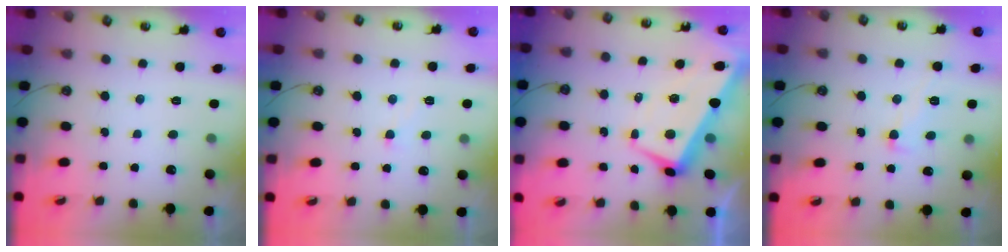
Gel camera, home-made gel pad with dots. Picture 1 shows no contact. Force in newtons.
{"total": 2.6, "press": 2.5, "slide": 0.6}
{"total": 1.4, "press": 1.0, "slide": 0.9}
{"total": 0.9, "press": 0.2, "slide": 0.9}